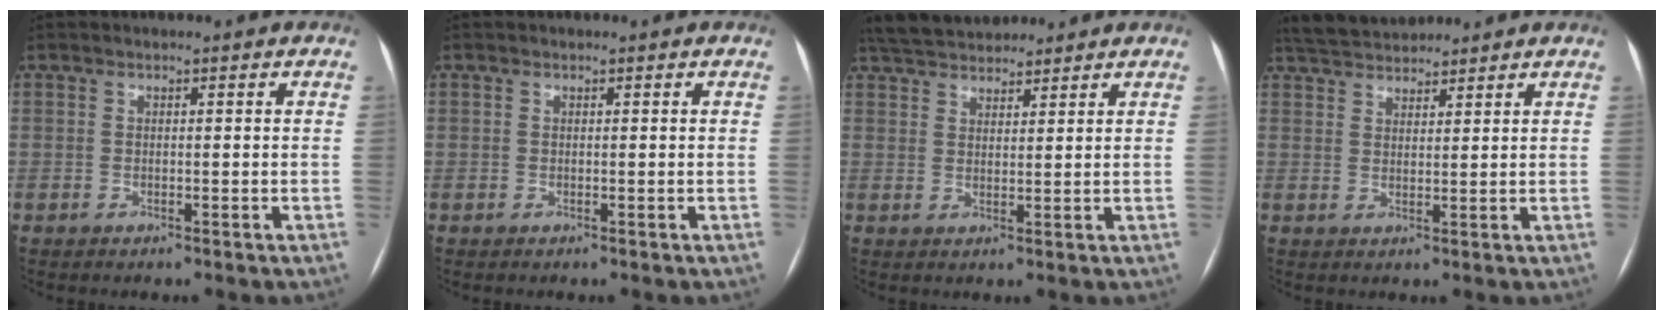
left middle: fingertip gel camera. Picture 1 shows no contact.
{"total": 0.0}
{"total": 8.6, "force": [7.8, 2.5, 2.6], "torque": [-0.047, 0.033, 0.134]}
{"total": 6.2, "force": [5.9, 1.4, 1.5], "torque": [-0.031, 0.032, 0.107]}